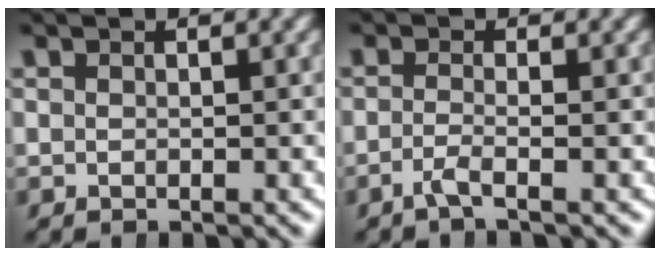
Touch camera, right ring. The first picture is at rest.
{"total": 2.0, "force": [-1.5, 0.0, 1.3], "torque": [-0.038, -0.013, -0.025]}